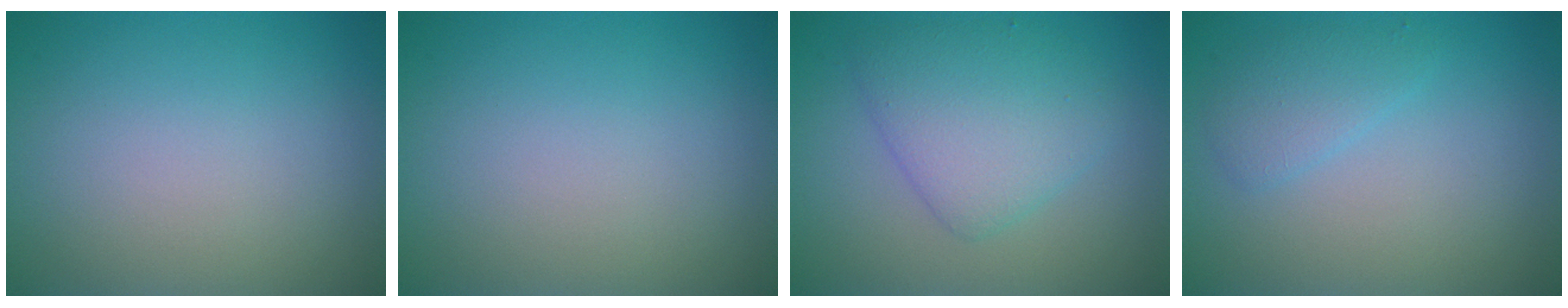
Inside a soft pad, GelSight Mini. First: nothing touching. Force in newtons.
{"total": 0.0}
{"total": 4.5, "press": 4.5, "slide": 0.2}
{"total": 2.0, "press": 2.0, "slide": 0.1}